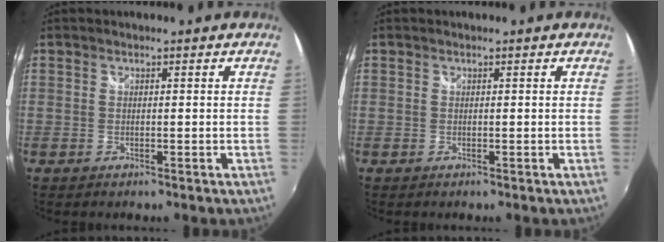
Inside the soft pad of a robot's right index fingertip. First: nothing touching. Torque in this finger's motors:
{"motor_torque": [0.39, 0.39, 0.00, 0.00]}